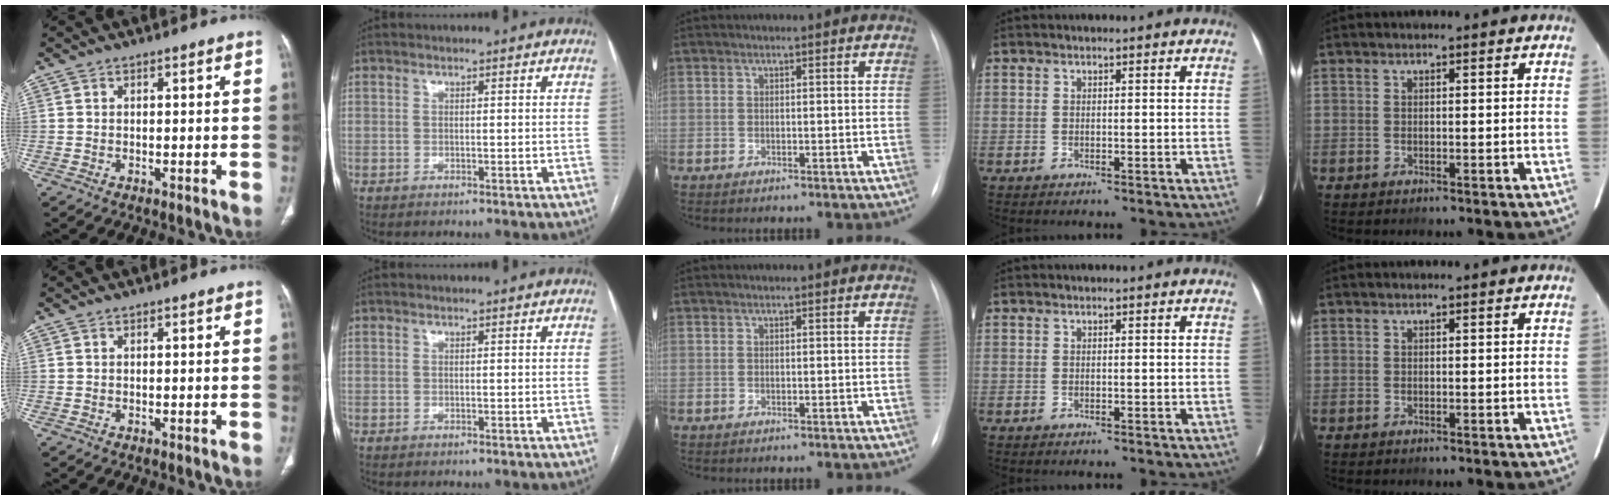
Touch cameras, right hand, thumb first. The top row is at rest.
{}